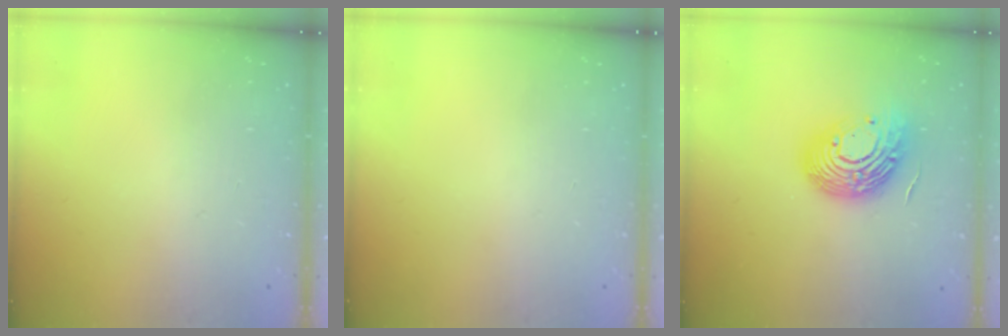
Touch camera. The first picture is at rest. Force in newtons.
{"total": 0.0}
{"total": 17.0, "press": 16.9, "slide": 1.2}